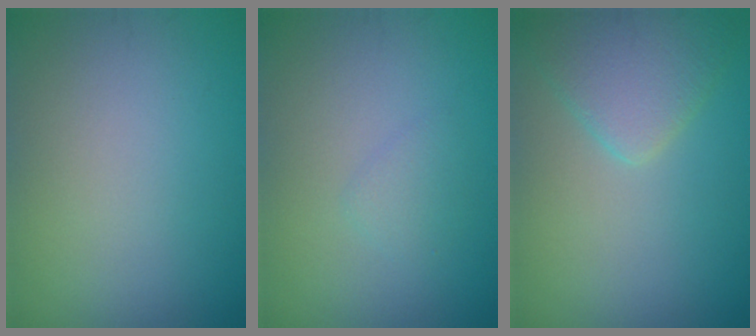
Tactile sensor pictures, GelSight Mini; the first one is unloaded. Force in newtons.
{"total": 1.2, "press": 1.2, "slide": 0.1}
{"total": 3.5, "press": 3.5, "slide": 0.2}